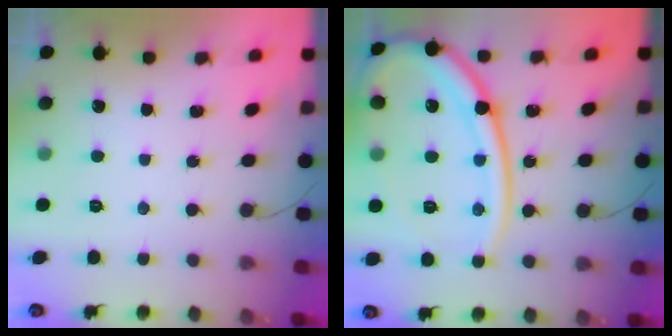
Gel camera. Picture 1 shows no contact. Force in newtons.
{"total": 21.5, "press": 21.4, "slide": 2.5}